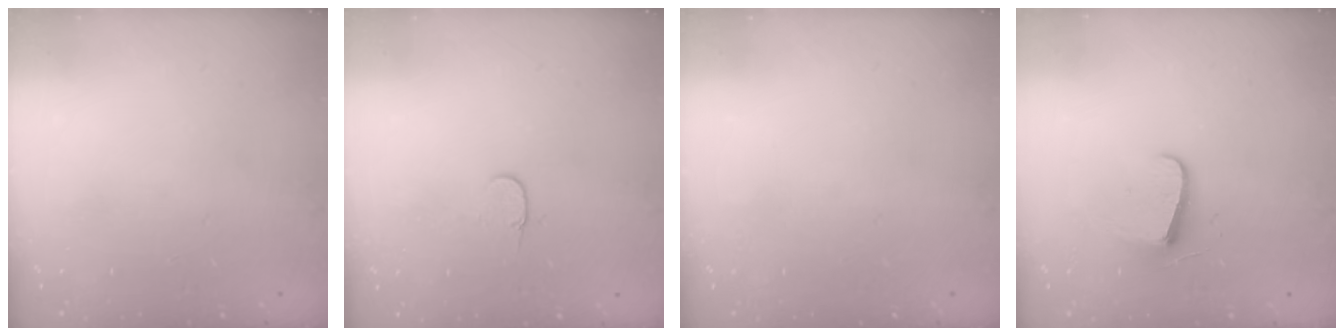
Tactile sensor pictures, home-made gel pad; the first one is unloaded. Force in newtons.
{"total": 3.8, "press": 3.8, "slide": 0.4}
{"total": 0.0}
{"total": 6.8, "press": 6.8, "slide": 0.7}